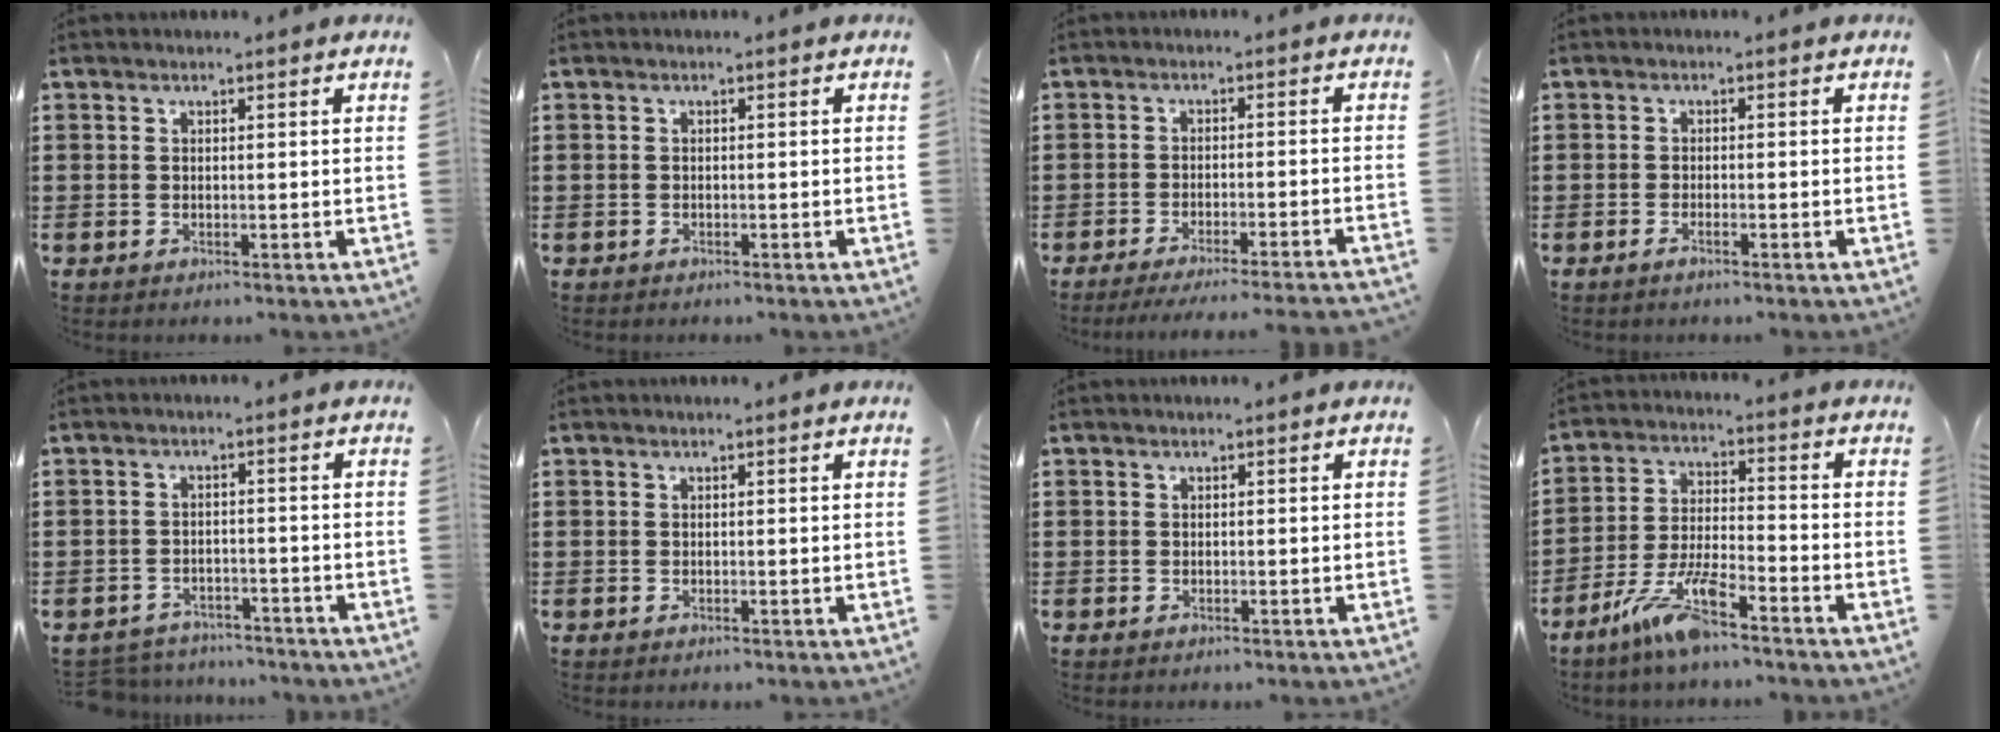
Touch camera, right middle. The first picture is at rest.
{"total": 0.6, "force": [-0.5, 0.3, 0.0], "torque": [0.000, 0.002, -0.012]}
{"total": 3.5, "force": [-3.2, -0.3, 1.2], "torque": [-0.019, -0.006, -0.064]}
{"total": 1.0, "force": [-0.7, 0.1, 0.7], "torque": [-0.014, -0.004, -0.012]}
{"total": 3.5, "force": [-3.4, 0.7, -0.2], "torque": [-0.003, -0.001, -0.075]}
{"total": 0.0}
{"total": 0.0}
{"total": 9.1, "force": [-6.4, 1.5, 6.2], "torque": [-0.143, -0.008, -0.126]}